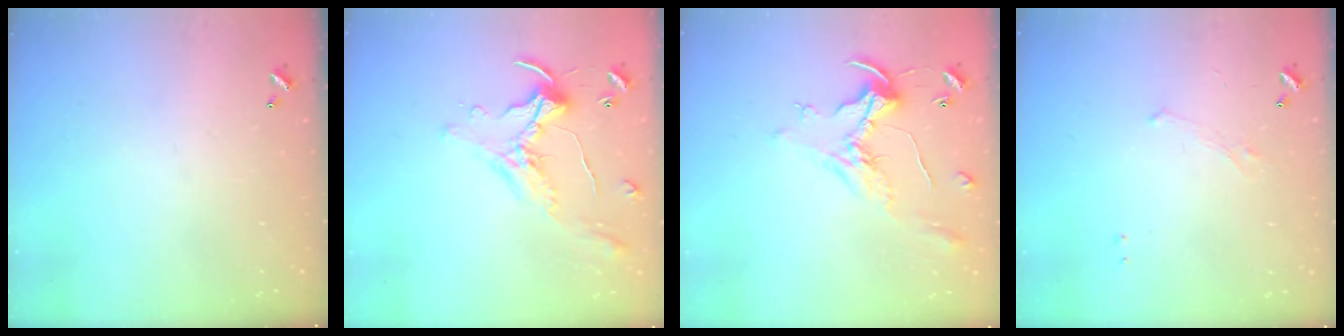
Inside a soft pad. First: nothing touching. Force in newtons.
{"total": 0.7, "press": 0.5, "slide": 0.4}
{"total": 0.8, "press": 0.5, "slide": 0.6}
{"total": 3.0, "press": 3.0, "slide": 0.4}